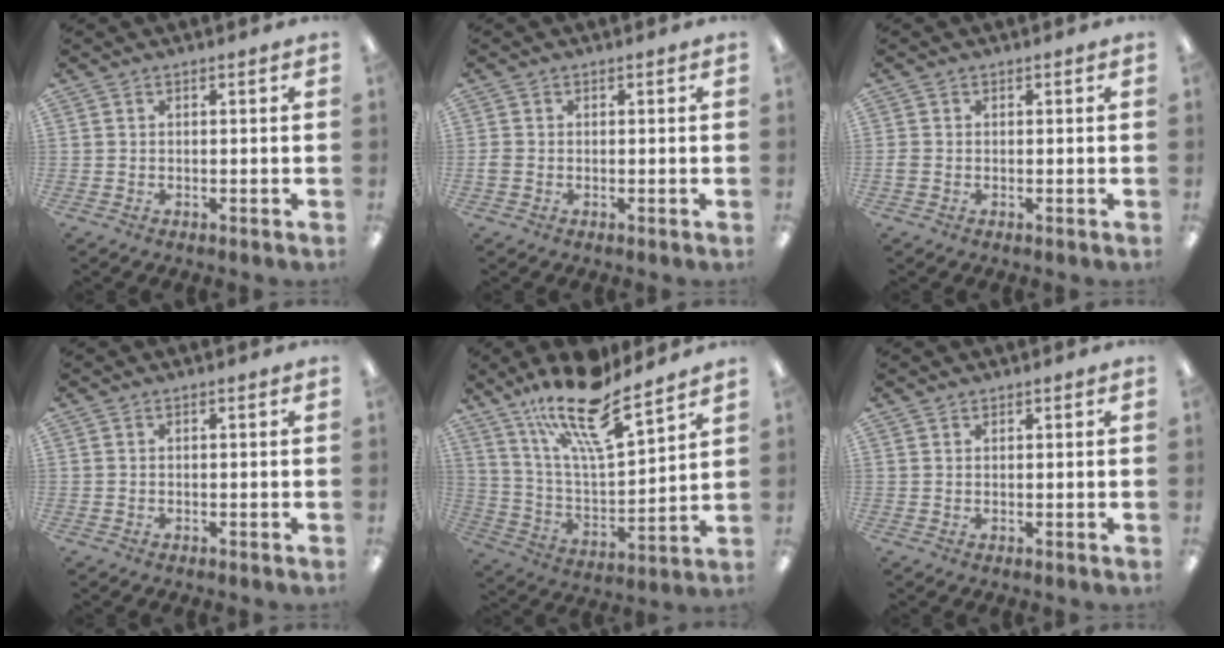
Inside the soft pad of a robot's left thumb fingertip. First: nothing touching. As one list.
[{"total": 1.5, "force": [-0.4, 1.2, 0.7], "torque": [-0.011, 0.004, -0.007]}, {"total": 1.2, "force": [-0.3, 1.0, 0.5], "torque": [-0.008, 0.003, -0.006]}, {"total": 0.0}, {"total": 19.4, "force": [14.7, 4.9, 11.7], "torque": [-0.211, -0.093, 0.248]}, {"total": 0.9, "force": [0.9, 0.4, 0.0], "torque": [-0.001, 0.000, 0.017]}]